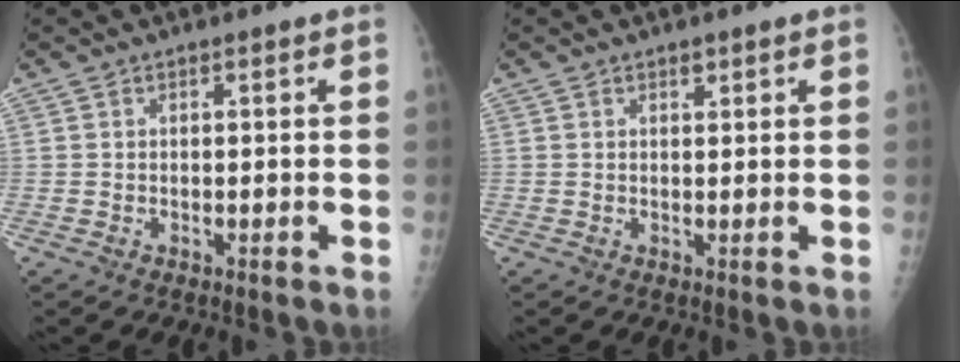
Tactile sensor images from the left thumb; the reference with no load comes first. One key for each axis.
{"total": 0.9, "fx": 0.7, "fy": 0.6, "fz": 0.4, "tx": 0.006, "ty": -0.004, "tz": 0.009}